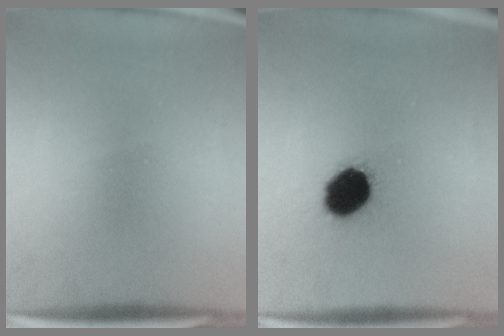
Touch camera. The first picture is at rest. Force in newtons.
{"total": 10.7}